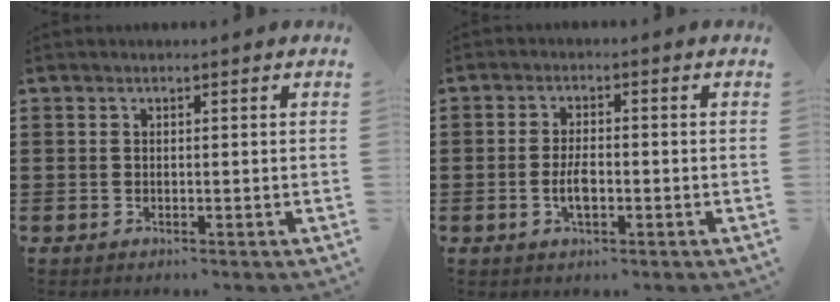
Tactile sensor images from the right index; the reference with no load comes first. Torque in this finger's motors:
{"motor_torque": [0.93, 1.21, 0.38, 0.09]}